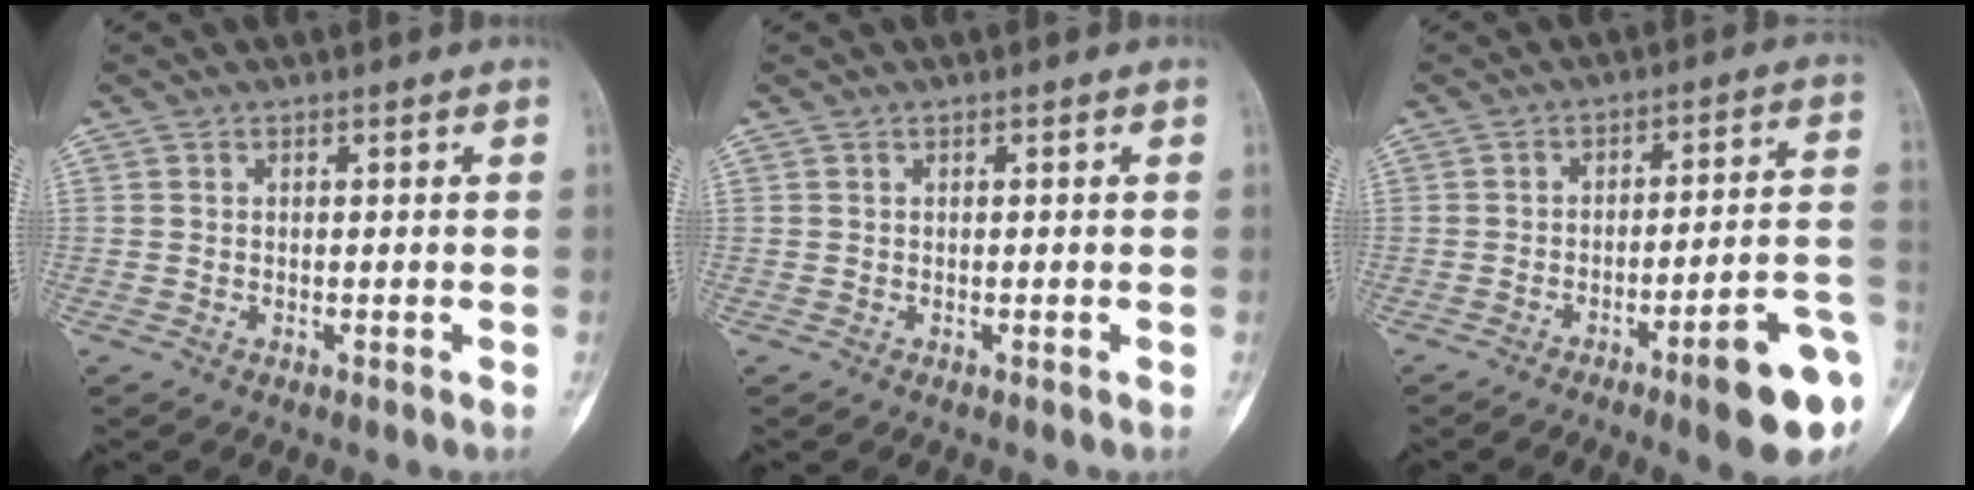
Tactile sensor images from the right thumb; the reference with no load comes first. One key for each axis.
{"total": 0.0}
{"total": 14.3, "fx": -6.4, "fy": 2.1, "fz": 12.6, "tx": -0.133, "ty": 0.035, "tz": -0.084}